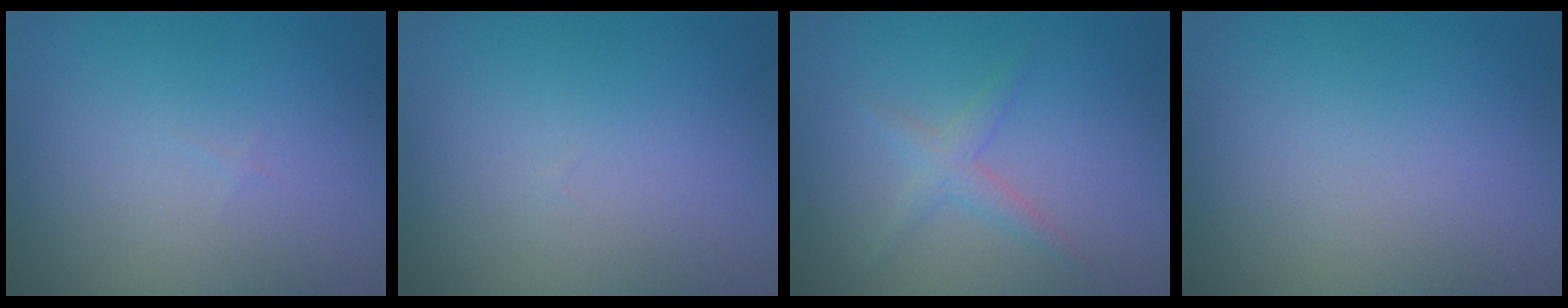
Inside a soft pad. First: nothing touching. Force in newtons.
{"total": 0.0}
{"total": 1.6, "press": 1.6, "slide": 0.1}
{"total": 0.0}